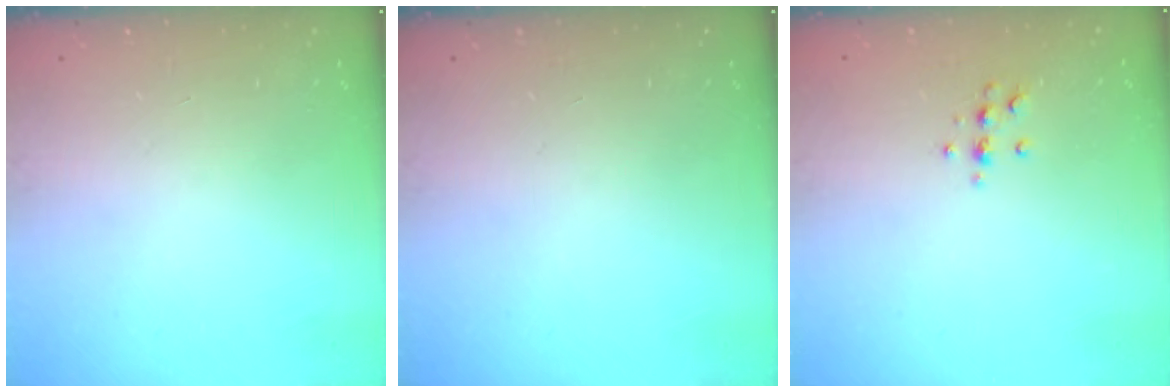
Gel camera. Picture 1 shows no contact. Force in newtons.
{"total": 0.0}
{"total": 4.9, "press": 4.8, "slide": 1.2}